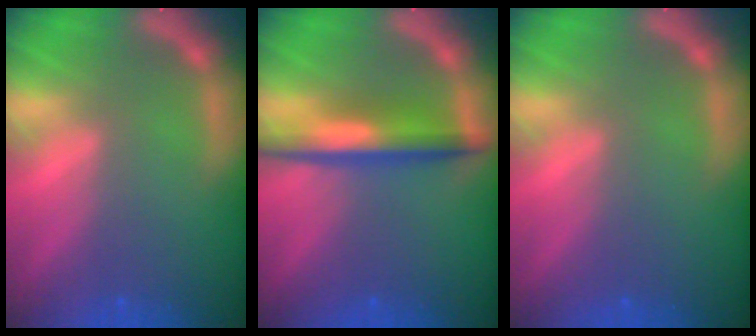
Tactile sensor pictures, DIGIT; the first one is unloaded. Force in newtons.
{"total": 5.0}
{"total": 0.0}